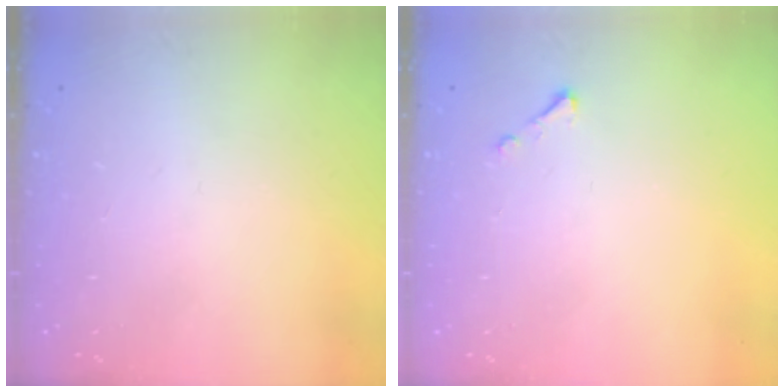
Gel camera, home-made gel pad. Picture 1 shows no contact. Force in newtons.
{"total": 2.5, "press": 2.5, "slide": 0.3}